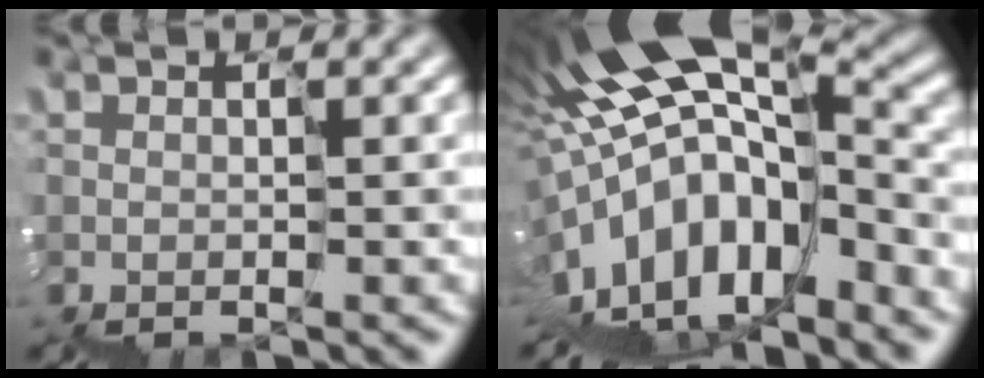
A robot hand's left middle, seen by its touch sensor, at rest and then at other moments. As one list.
[{"total": 12.8, "force": [-3.4, 6.1, 10.7], "torque": [-0.189, 0.028, -0.050]}]